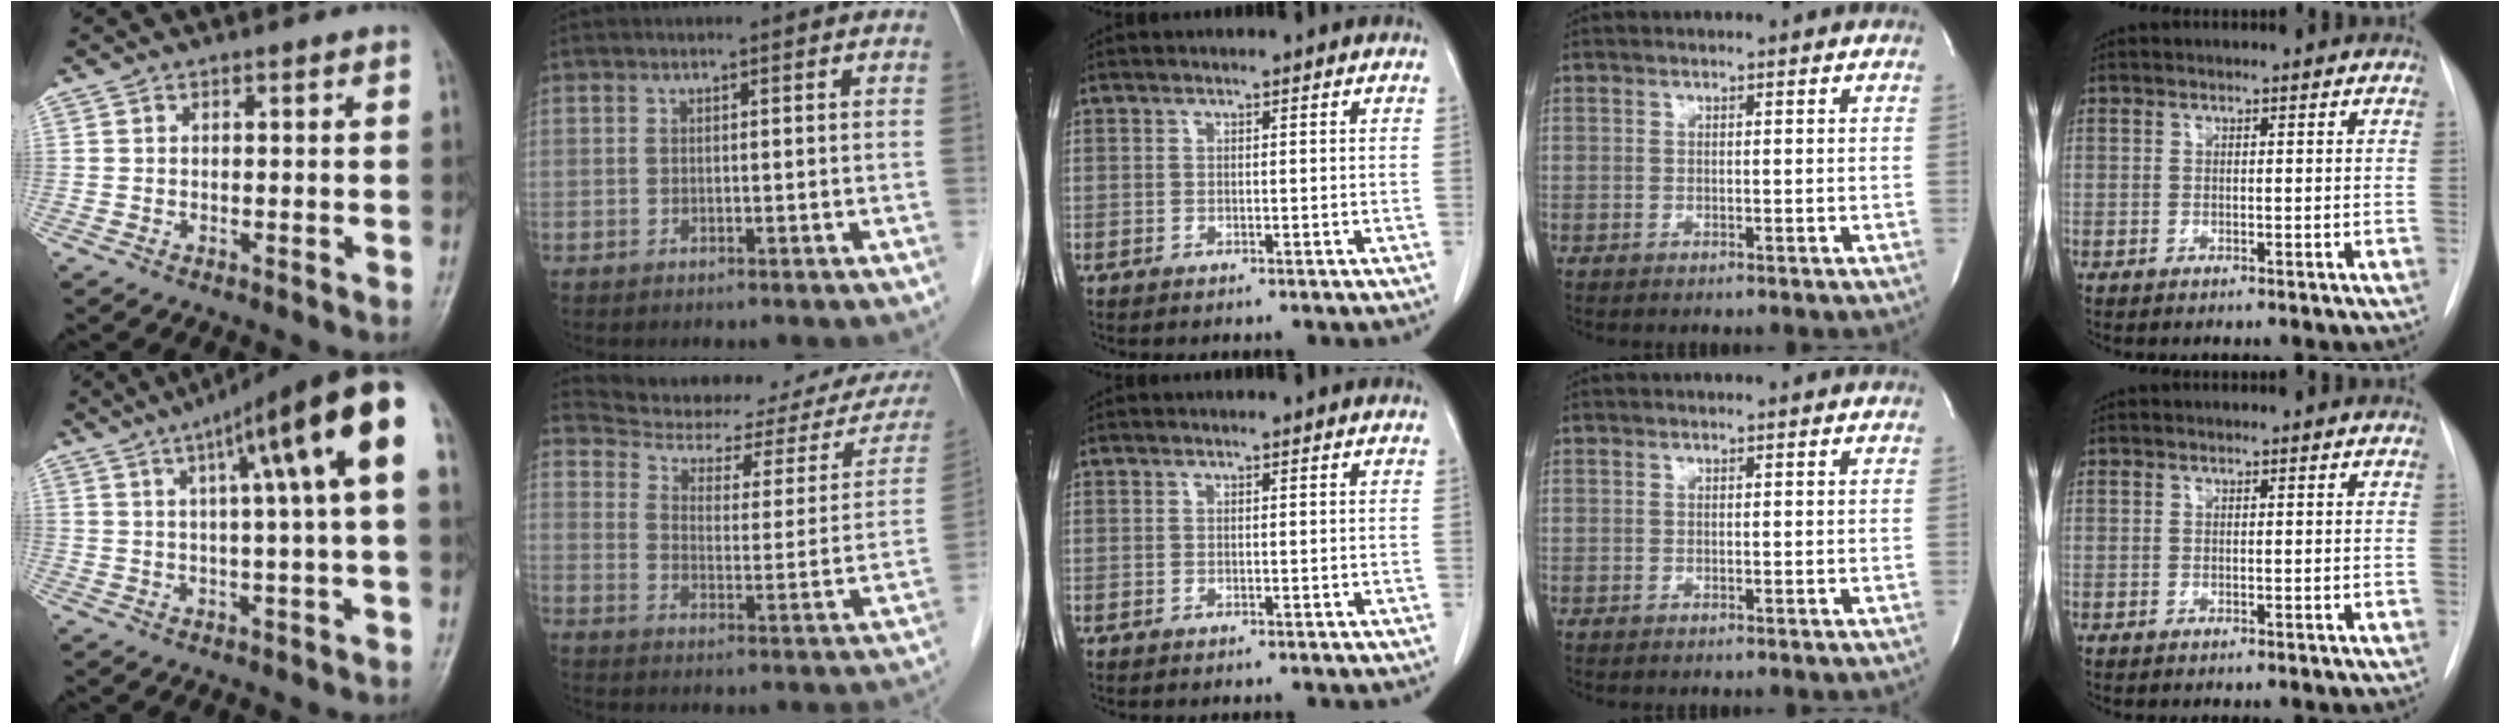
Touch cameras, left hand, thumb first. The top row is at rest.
{"thumb": {"total": 15.8, "force": [5.2, 1.2, 14.8], "torque": [-0.220, 0.019, 0.072]}, "index": {"total": 18.3, "force": [16.9, 3.0, 6.3], "torque": [-0.084, -0.027, 0.221]}}